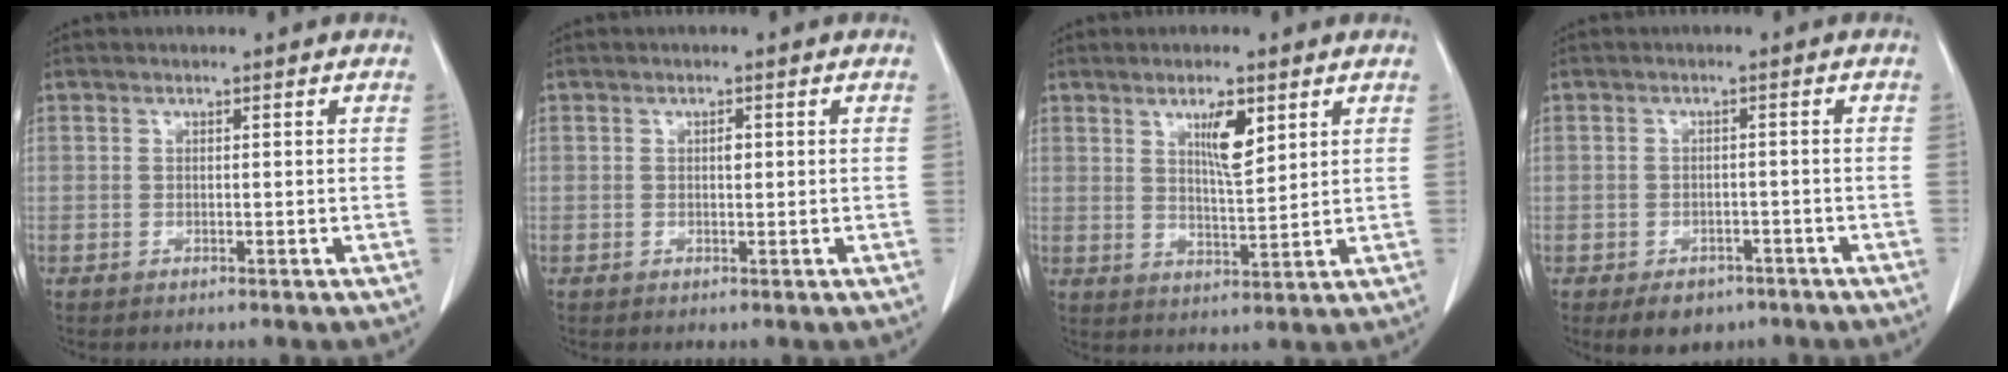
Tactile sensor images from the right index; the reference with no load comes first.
{"total": 0.9, "force": [0.2, 0.4, 0.8], "torque": [-0.014, 0.000, 0.002]}
{"total": 5.8, "force": [2.8, 1.1, 4.9], "torque": [-0.087, -0.005, 0.052]}
{"total": 5.1, "force": [-3.5, 3.2, 2.0], "torque": [-0.021, 0.002, -0.042]}